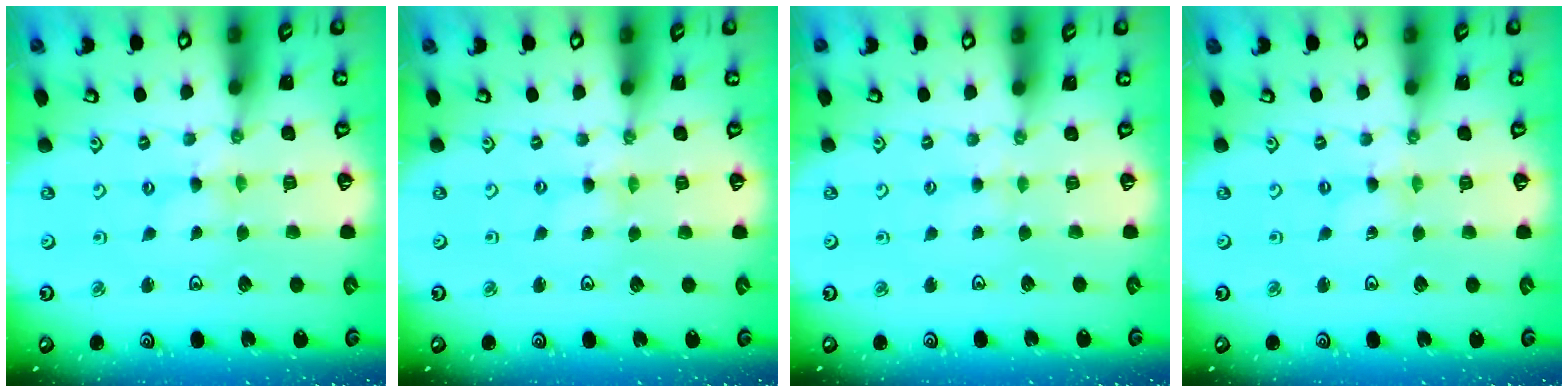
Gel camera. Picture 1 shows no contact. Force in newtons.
{"total": 0.0}
{"total": 1.5, "press": 1.5, "slide": 0.3}
{"total": 0.0}